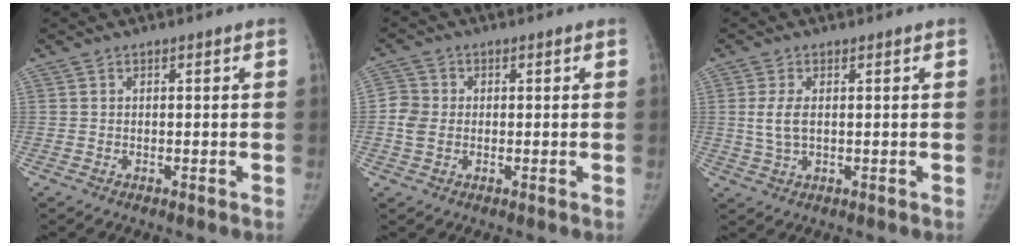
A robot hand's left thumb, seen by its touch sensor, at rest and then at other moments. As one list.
[{"total": 4.0, "force": [-0.3, 3.4, 2.1], "torque": [-0.041, 0.006, -0.011]}, {"total": 4.1, "force": [0.5, 2.2, 3.4], "torque": [-0.079, -0.004, 0.012]}]